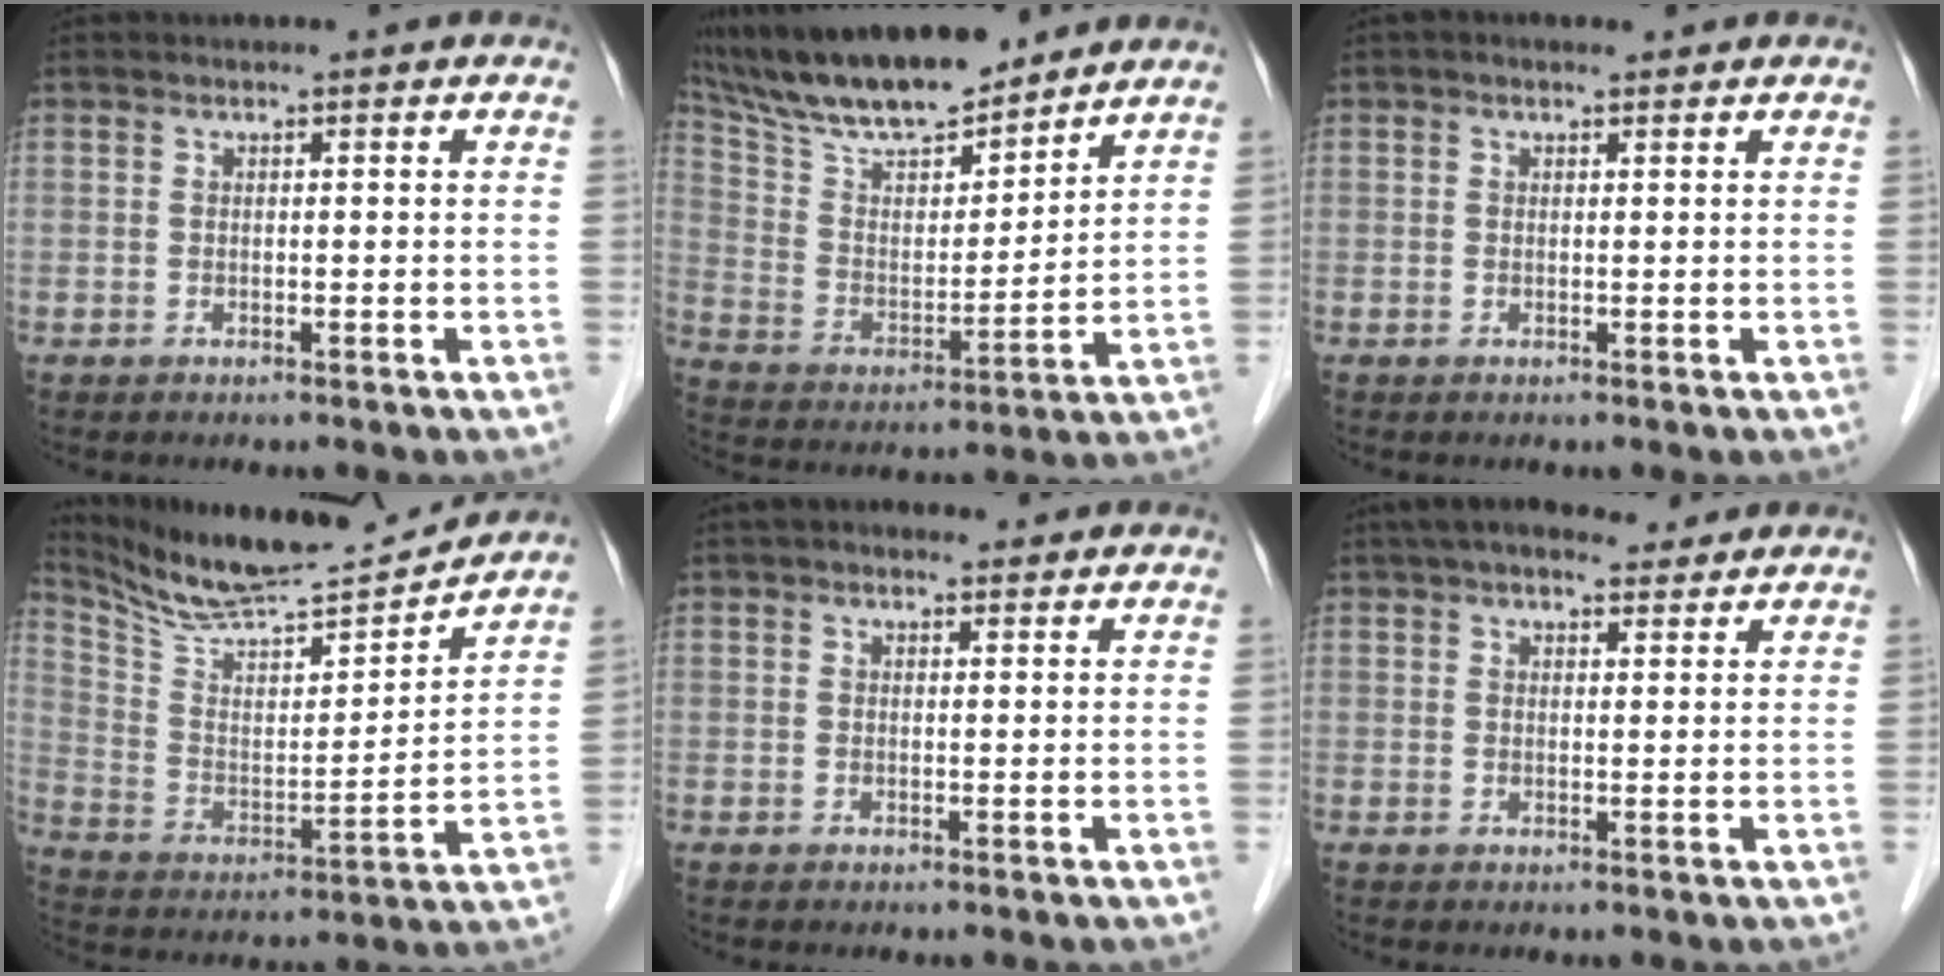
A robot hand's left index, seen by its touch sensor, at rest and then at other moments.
{"total": 16.1, "force": [14.0, 2.9, 7.4], "torque": [-0.141, 0.005, 0.262]}
{"total": 0.6, "force": [0.0, 0.4, 0.5], "torque": [-0.014, 0.003, -0.001]}
{"total": 15.9, "force": [15.2, 0.0, 4.5], "torque": [-0.095, -0.017, 0.263]}
{"total": 2.2, "force": [1.4, 1.3, 1.2], "torque": [-0.022, 0.016, 0.017]}
{"total": 7.5, "force": [6.0, 2.4, 3.8], "torque": [-0.059, 0.026, 0.093]}